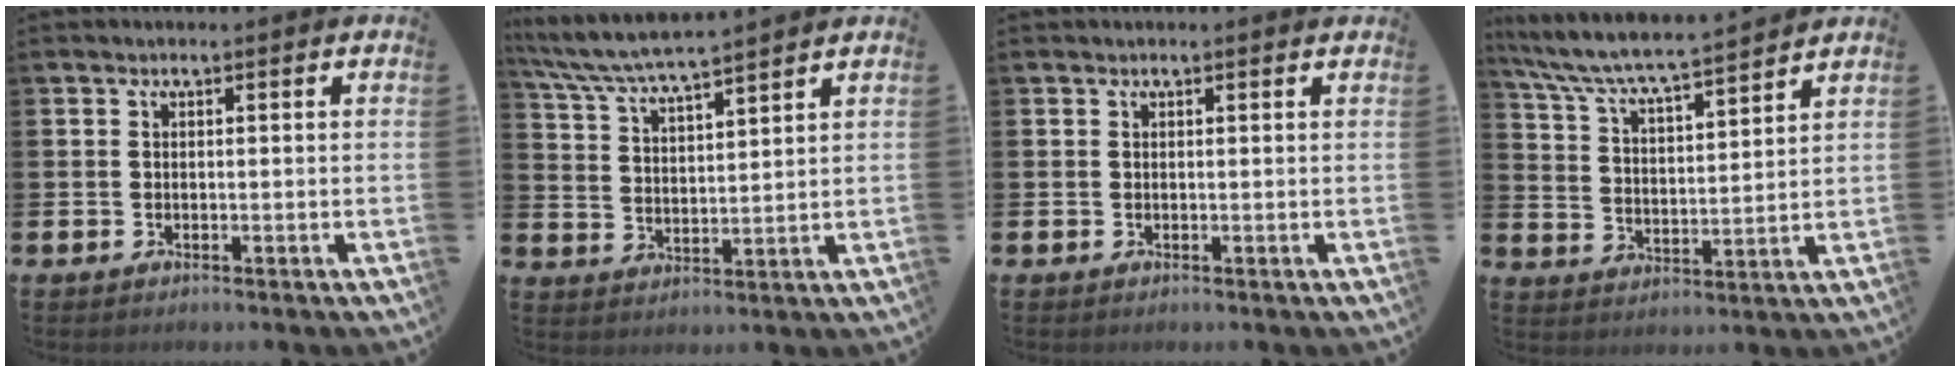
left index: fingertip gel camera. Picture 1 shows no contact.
{"total": 6.2, "force": [6.0, 0.1, 1.7], "torque": [-0.060, -0.035, 0.105]}
{"total": 0.0}
{"total": 6.8, "force": [6.4, 0.2, 2.2], "torque": [-0.076, -0.050, 0.107]}